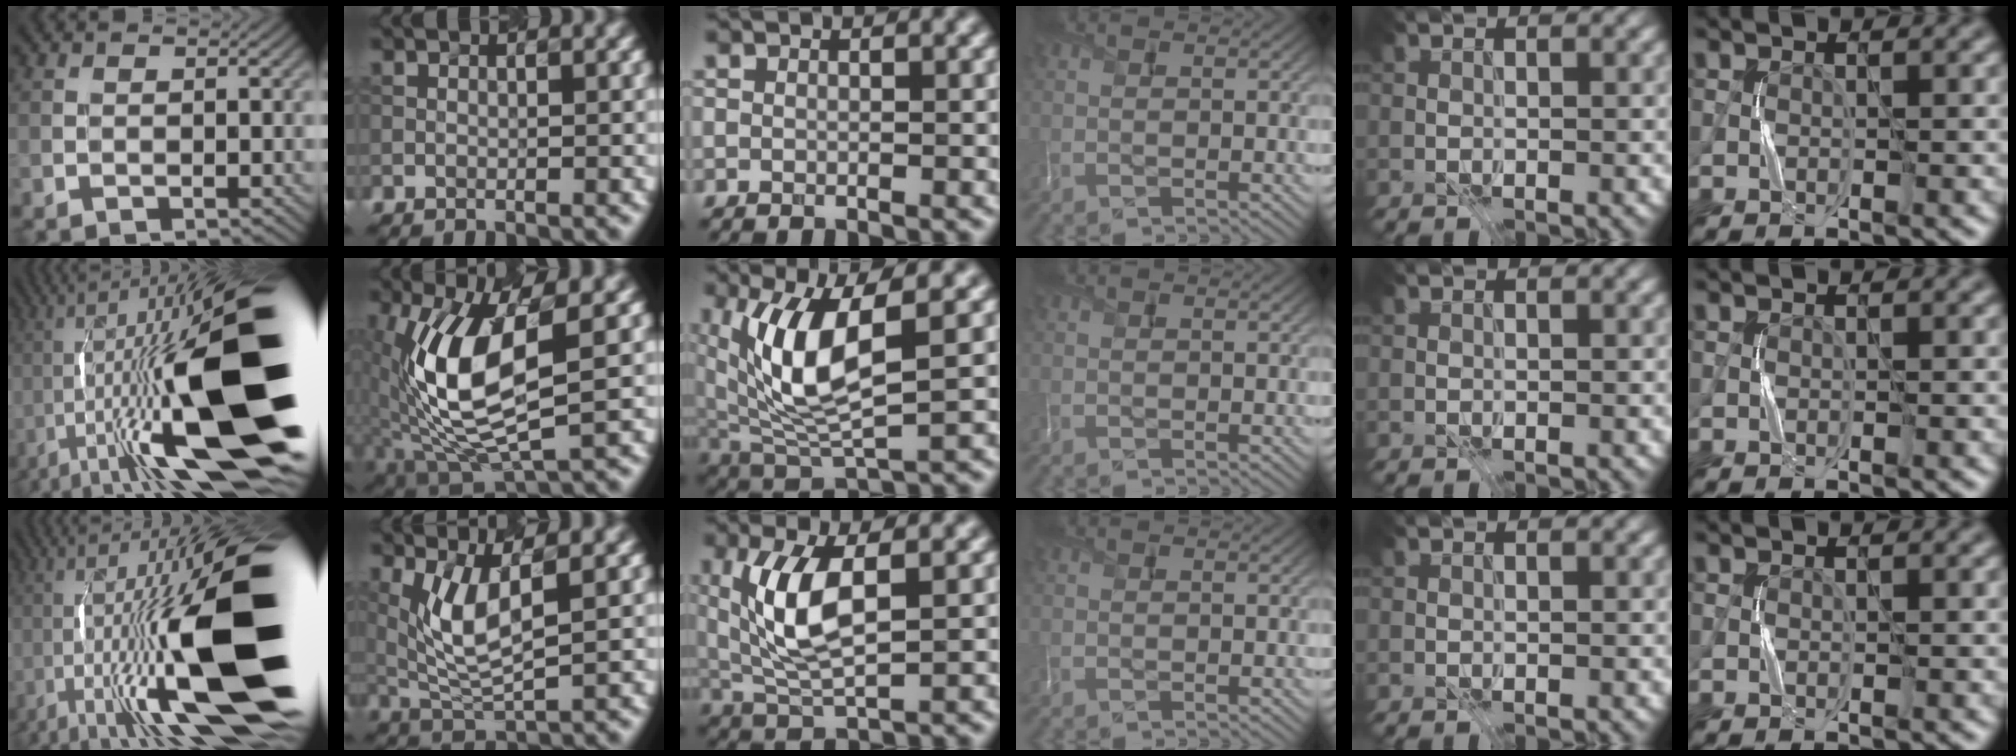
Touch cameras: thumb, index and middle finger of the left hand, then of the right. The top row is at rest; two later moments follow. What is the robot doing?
{"motion": "press", "object": "grip strengthener"}